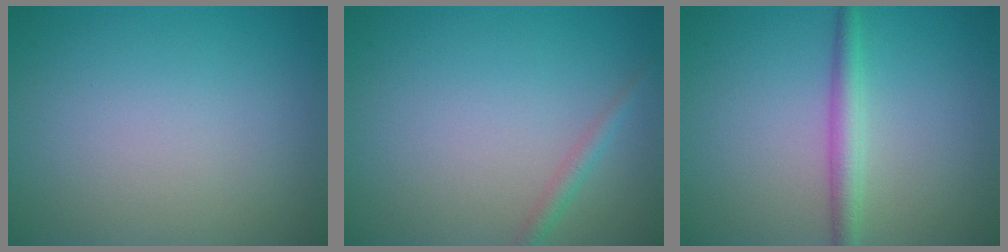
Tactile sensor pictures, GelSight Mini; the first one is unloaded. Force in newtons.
{"total": 1.3, "press": 1.3, "slide": 0.1}
{"total": 2.5, "press": 2.5, "slide": 0.0}